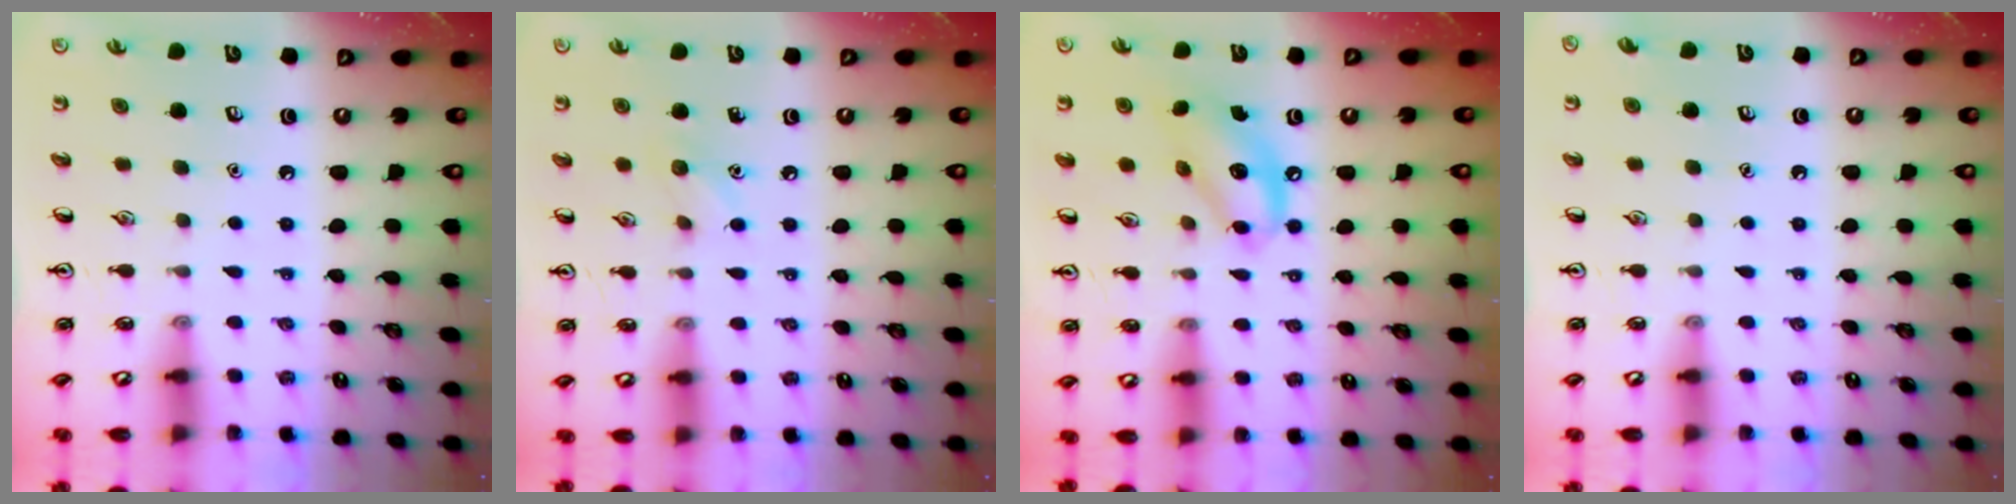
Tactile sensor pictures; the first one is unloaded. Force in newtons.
{"total": 5.1, "press": 4.8, "slide": 1.6}
{"total": 11.2, "press": 10.9, "slide": 2.5}
{"total": 0.0}